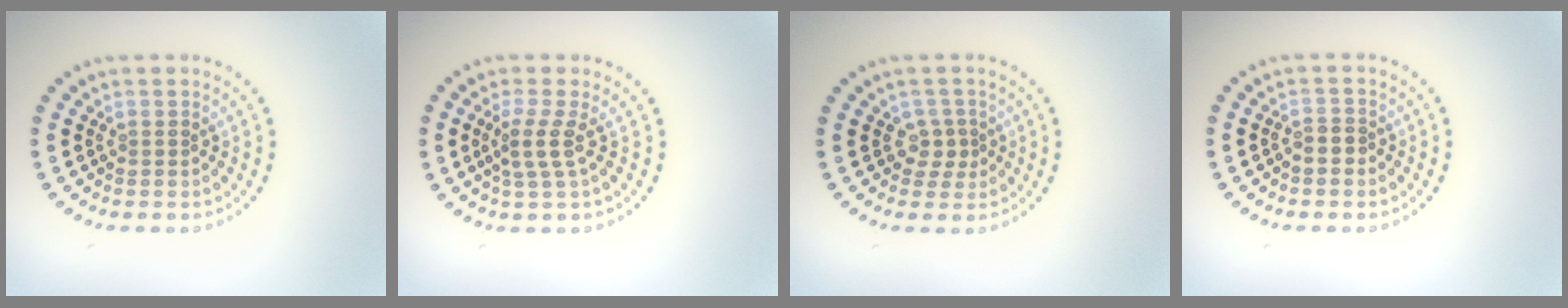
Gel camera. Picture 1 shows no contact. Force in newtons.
{"total": 2.2, "press": 1.6, "slide": 1.5}
{"total": 1.7, "press": 1.3, "slide": 1.2}
{"total": 1.2, "press": 1.1, "slide": 0.5}